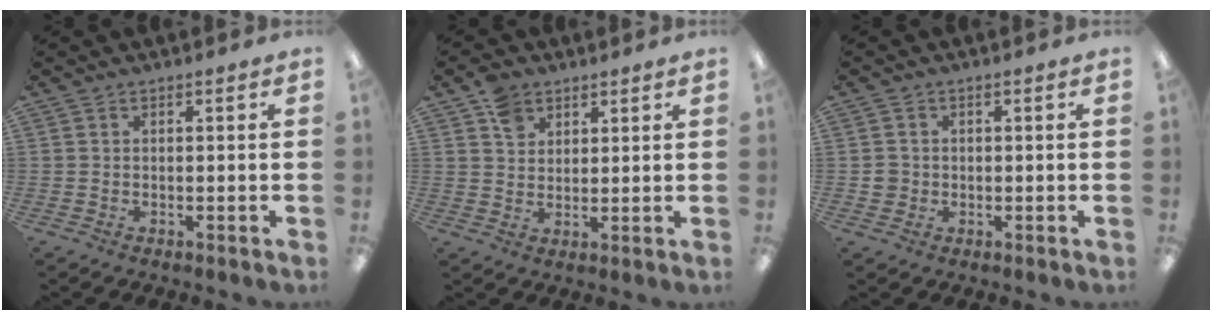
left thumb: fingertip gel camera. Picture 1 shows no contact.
{"total": 5.7, "force": [3.6, 4.0, 1.6], "torque": [-0.023, -0.008, 0.066]}
{"total": 2.7, "force": [-0.3, 2.6, 0.5], "torque": [-0.009, 0.005, -0.006]}